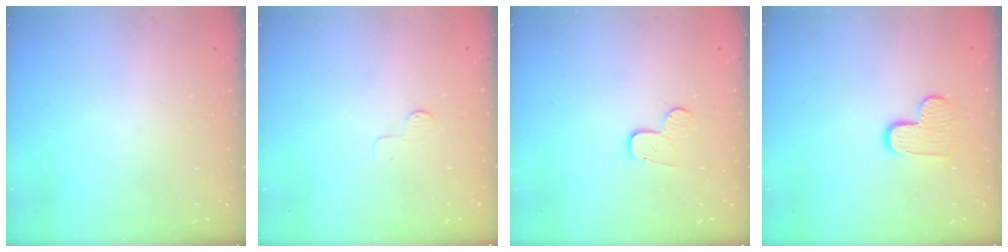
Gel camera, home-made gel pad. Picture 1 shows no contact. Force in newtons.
{"total": 2.6, "press": 2.6, "slide": 0.3}
{"total": 4.0, "press": 4.0, "slide": 0.2}
{"total": 8.5, "press": 8.4, "slide": 0.4}